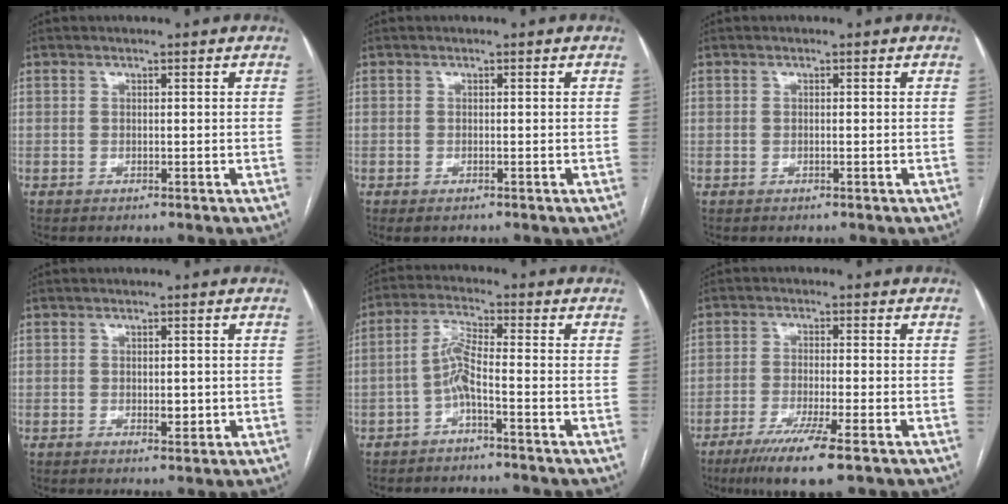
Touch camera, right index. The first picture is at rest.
{"total": 0.9, "force": [-0.6, 0.4, 0.6], "torque": [-0.008, -0.001, -0.005]}
{"total": 0.0}
{"total": 2.1, "force": [-0.2, 1.0, 1.8], "torque": [-0.026, -0.003, 0.001]}
{"total": 4.6, "force": [-1.8, 0.3, 4.2], "torque": [-0.087, 0.013, -0.039]}
{"total": 8.5, "force": [-5.2, 0.2, 6.7], "torque": [-0.121, -0.023, -0.088]}